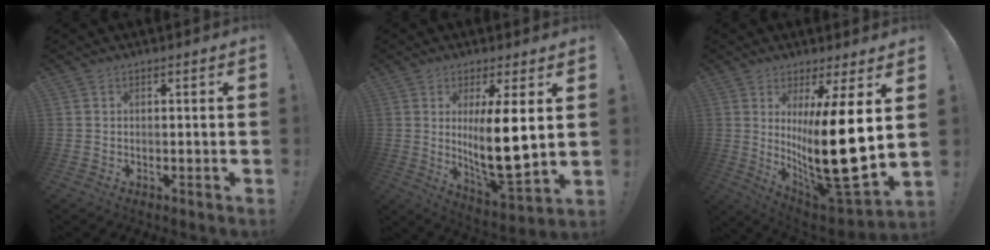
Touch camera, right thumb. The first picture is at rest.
{"total": 14.0, "force": [2.9, 3.9, 13.1], "torque": [-0.208, -0.037, 0.042]}
{"total": 21.8, "force": [2.9, 5.2, 21.0], "torque": [-0.357, -0.052, 0.048]}